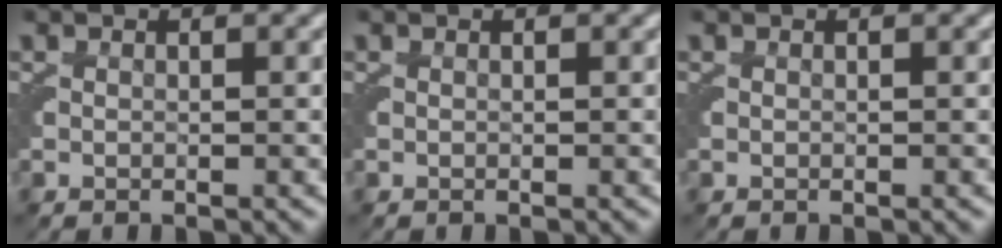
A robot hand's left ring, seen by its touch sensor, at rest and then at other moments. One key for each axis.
{"total": 0.0}
{"total": 0.0}